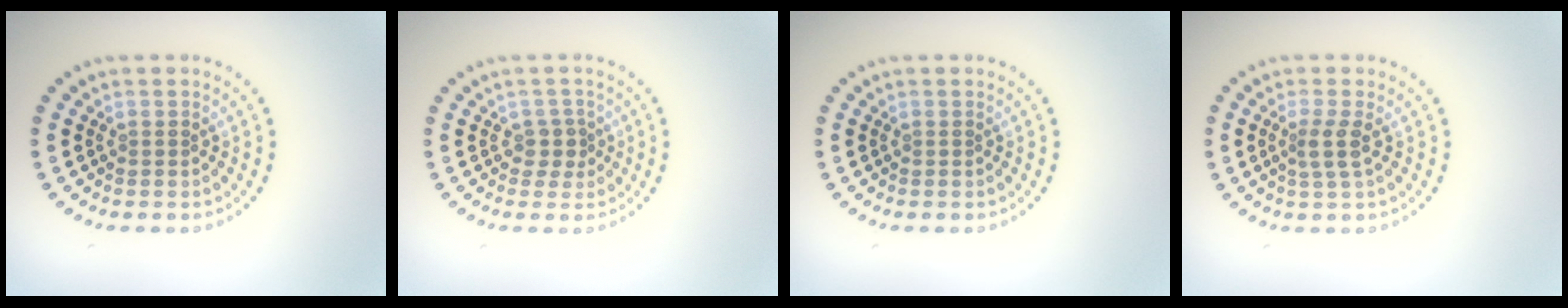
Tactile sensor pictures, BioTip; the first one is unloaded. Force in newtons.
{"total": 1.8, "press": 1.4, "slide": 1.1}
{"total": 0.0}
{"total": 1.8, "press": 1.5, "slide": 1.0}